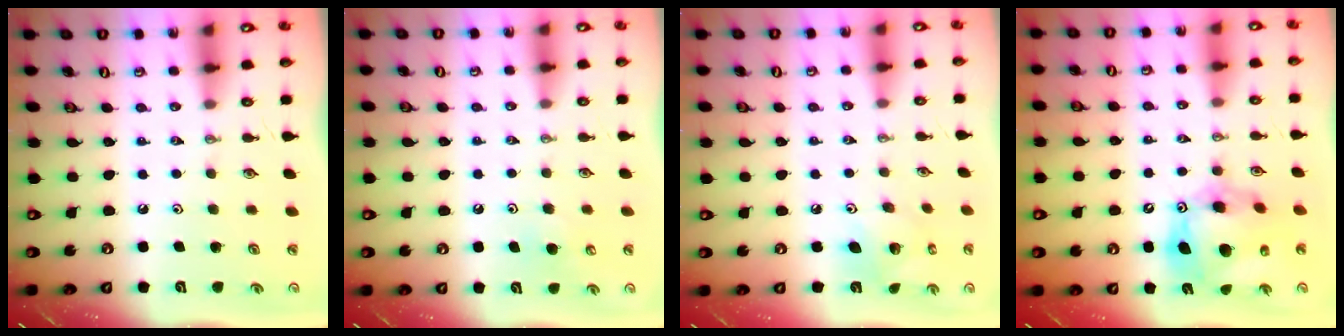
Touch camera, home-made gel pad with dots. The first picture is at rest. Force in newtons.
{"total": 5.1, "press": 5.0, "slide": 0.4}
{"total": 7.2, "press": 7.2, "slide": 0.3}
{"total": 15.7, "press": 15.6, "slide": 1.6}